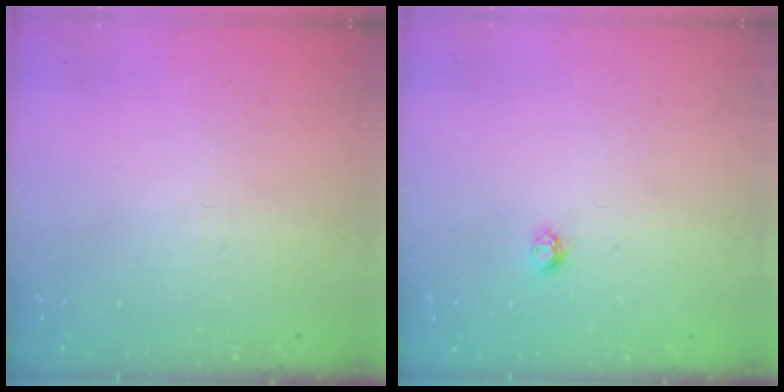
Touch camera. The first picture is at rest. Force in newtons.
{"total": 4.2, "press": 4.1, "slide": 0.4}